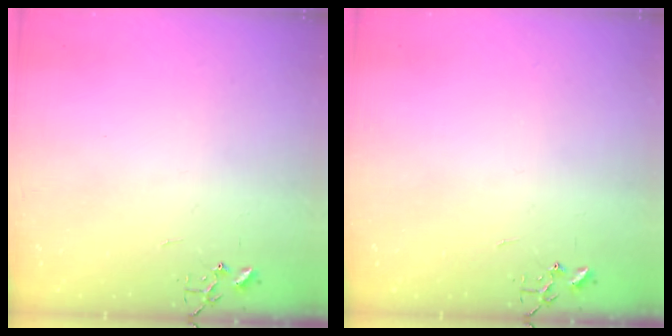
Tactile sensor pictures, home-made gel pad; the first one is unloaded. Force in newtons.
{"total": 0.0}